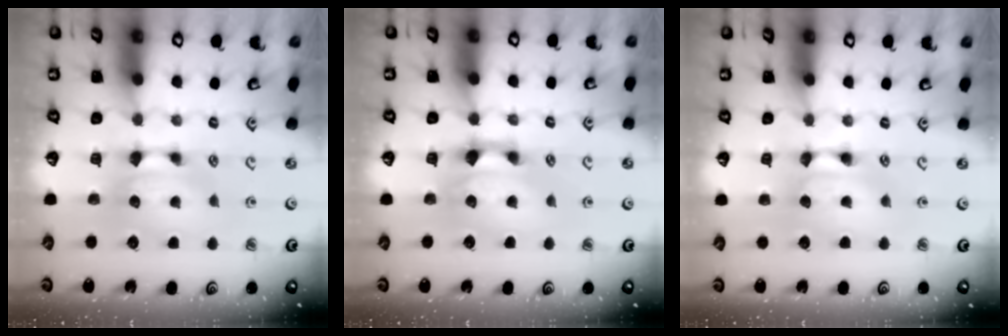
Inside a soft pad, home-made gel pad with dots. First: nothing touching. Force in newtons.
{"total": 1.6, "press": 0.9, "slide": 1.3}
{"total": 1.6, "press": 1.6, "slide": 0.2}